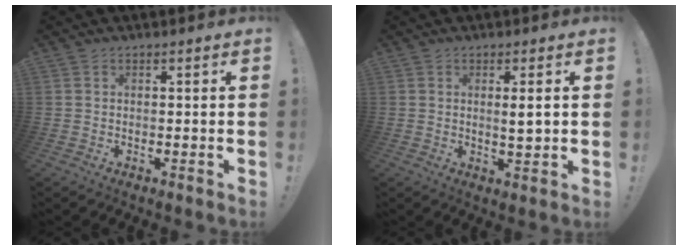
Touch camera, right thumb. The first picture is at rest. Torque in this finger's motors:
{"motor_torque": [-0.07, 0.07, -0.17, 0.30, 0.05]}